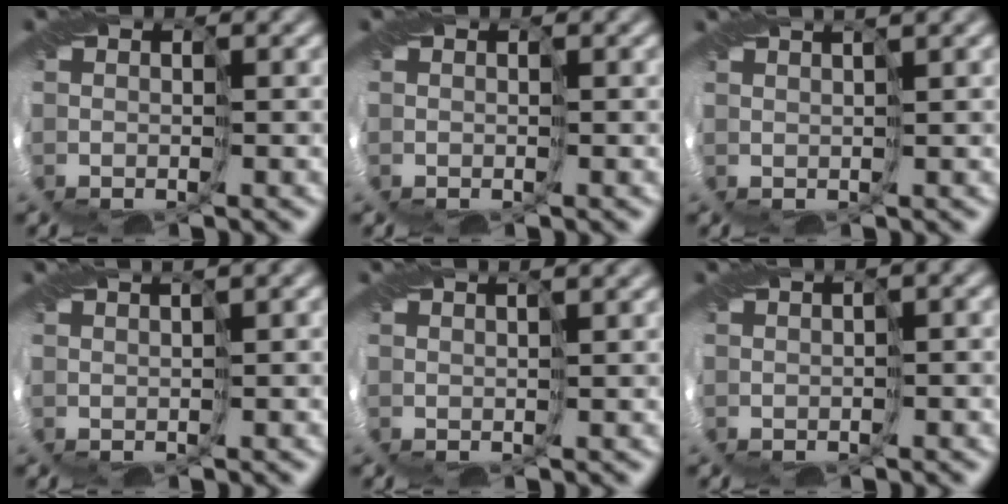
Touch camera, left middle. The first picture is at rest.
{"total": 0.0}
{"total": 2.5, "force": [1.8, 0.1, 1.7], "torque": [-0.034, 0.006, 0.026]}
{"total": 2.2, "force": [1.5, 0.0, 1.6], "torque": [-0.033, 0.004, 0.024]}
{"total": 3.2, "force": [2.4, 0.7, 1.9], "torque": [-0.021, 0.013, 0.018]}
{"total": 1.7, "force": [0.6, 0.1, 1.6], "torque": [-0.034, 0.005, 0.012]}